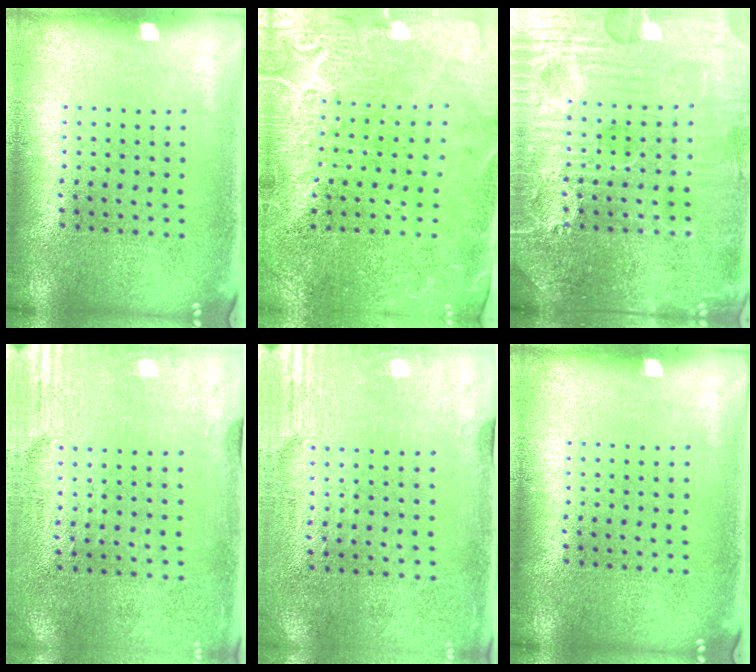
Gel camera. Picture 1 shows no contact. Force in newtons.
{"total": 3.2, "press": 3.1, "slide": 0.7}
{"total": 6.8, "press": 6.8, "slide": 0.6}
{"total": 2.9, "press": 2.4, "slide": 1.6}
{"total": 2.9, "press": 2.4, "slide": 1.6}
{"total": 0.0}